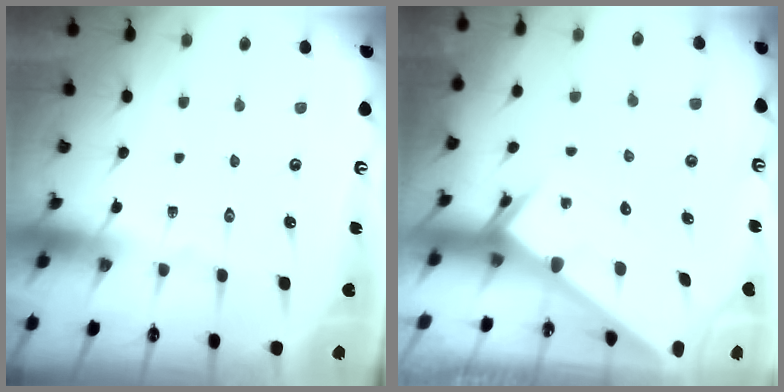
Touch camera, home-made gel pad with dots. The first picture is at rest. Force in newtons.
{"total": 2.1, "press": 2.1, "slide": 0.1}